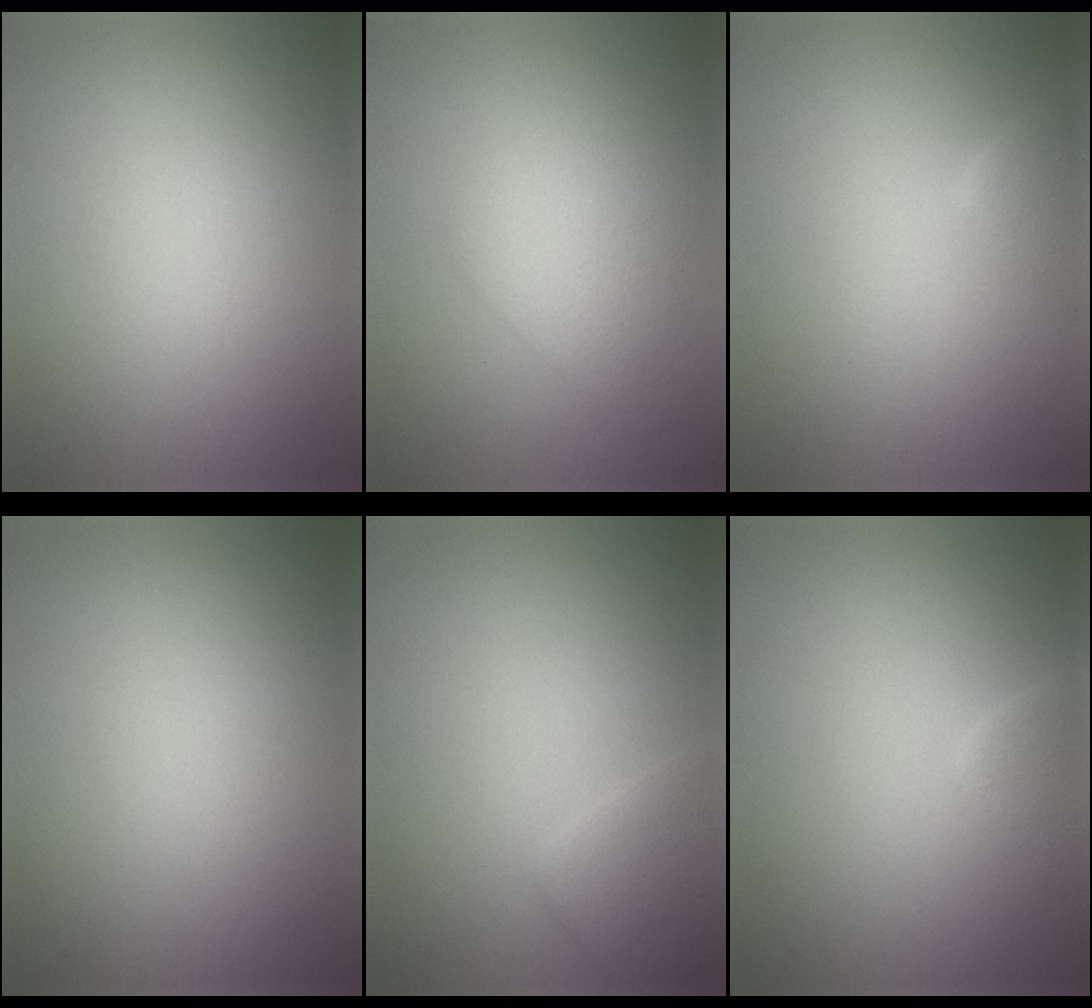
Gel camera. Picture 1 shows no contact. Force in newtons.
{"total": 2.2, "press": 2.2, "slide": 0.1}
{"total": 2.3, "press": 2.3, "slide": 0.2}
{"total": 0.0}
{"total": 2.5, "press": 2.5, "slide": 0.2}
{"total": 2.8, "press": 2.8, "slide": 0.2}